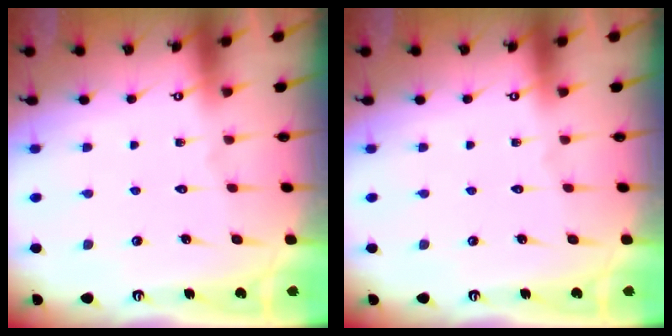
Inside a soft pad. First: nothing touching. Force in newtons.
{"total": 0.0}